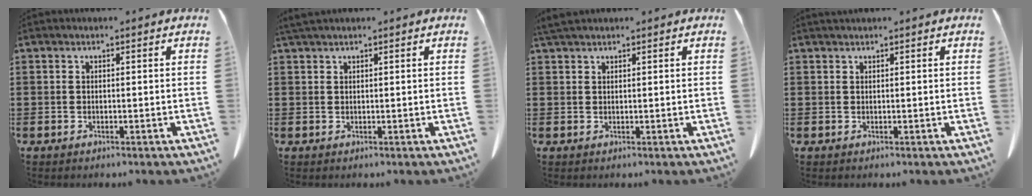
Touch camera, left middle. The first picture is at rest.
{"total": 1.1, "force": [1.0, 0.0, 0.6], "torque": [-0.014, -0.001, 0.019]}
{"total": 1.7, "force": [1.5, 0.2, 0.7], "torque": [-0.018, 0.000, 0.029]}
{"total": 0.7, "force": [0.6, 0.0, 0.3], "torque": [-0.008, -0.002, 0.013]}